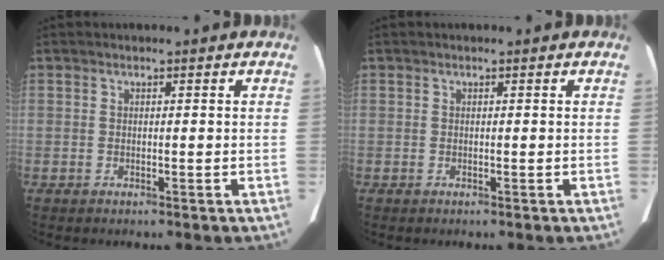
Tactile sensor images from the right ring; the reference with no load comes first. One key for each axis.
{"total": 0.0}